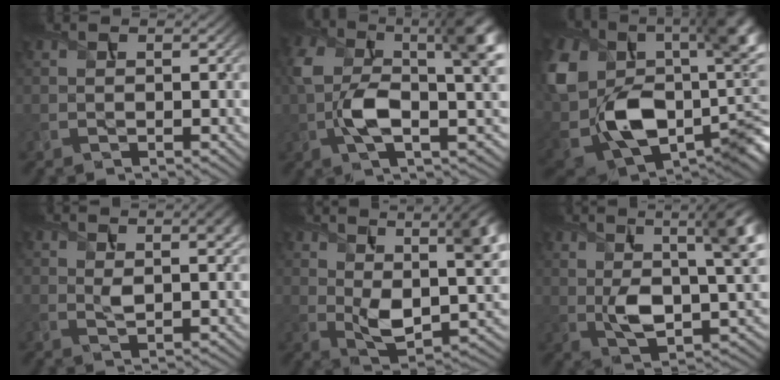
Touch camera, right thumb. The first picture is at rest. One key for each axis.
{"total": 12.2, "fx": 0.0, "fy": 5.6, "fz": 10.9, "tx": -0.214, "ty": -0.005, "tz": -0.001}
{"total": 19.8, "fx": -0.3, "fy": 13.5, "fz": 14.4, "tx": -0.298, "ty": -0.049, "tz": 0.023}
{"total": 4.4, "fx": 2.0, "fy": 1.6, "fz": 3.5, "tx": -0.062, "ty": 0.002, "tz": 0.035}
{"total": 13.6, "fx": 3.7, "fy": 6.8, "fz": 11.1, "tx": -0.193, "ty": -0.008, "tz": 0.068}
{"total": 12.7, "fx": 2.9, "fy": 6.1, "fz": 10.8, "tx": -0.192, "ty": -0.004, "tz": 0.047}